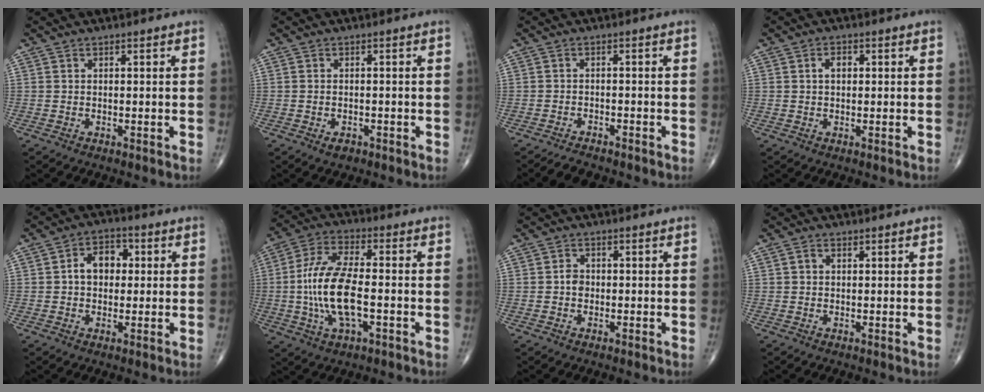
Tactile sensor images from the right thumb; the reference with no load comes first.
{"total": 1.8, "force": [-1.1, 1.0, 0.9], "torque": [-0.009, 0.004, -0.014]}
{"total": 3.4, "force": [-3.1, 0.9, 1.0], "torque": [-0.020, 0.006, -0.052]}
{"total": 2.6, "force": [0.5, 1.7, 1.9], "torque": [-0.026, 0.006, 0.008]}
{"total": 6.8, "force": [0.7, 5.0, 4.6], "torque": [-0.047, 0.018, 0.004]}
{"total": 14.2, "force": [-2.1, 6.0, 12.7], "torque": [-0.259, 0.019, -0.040]}
{"total": 2.3, "force": [-0.2, 1.9, 1.3], "torque": [-0.011, 0.007, -0.006]}
{"total": 1.2, "force": [0.4, 1.0, 0.6], "torque": [-0.007, 0.004, 0.006]}